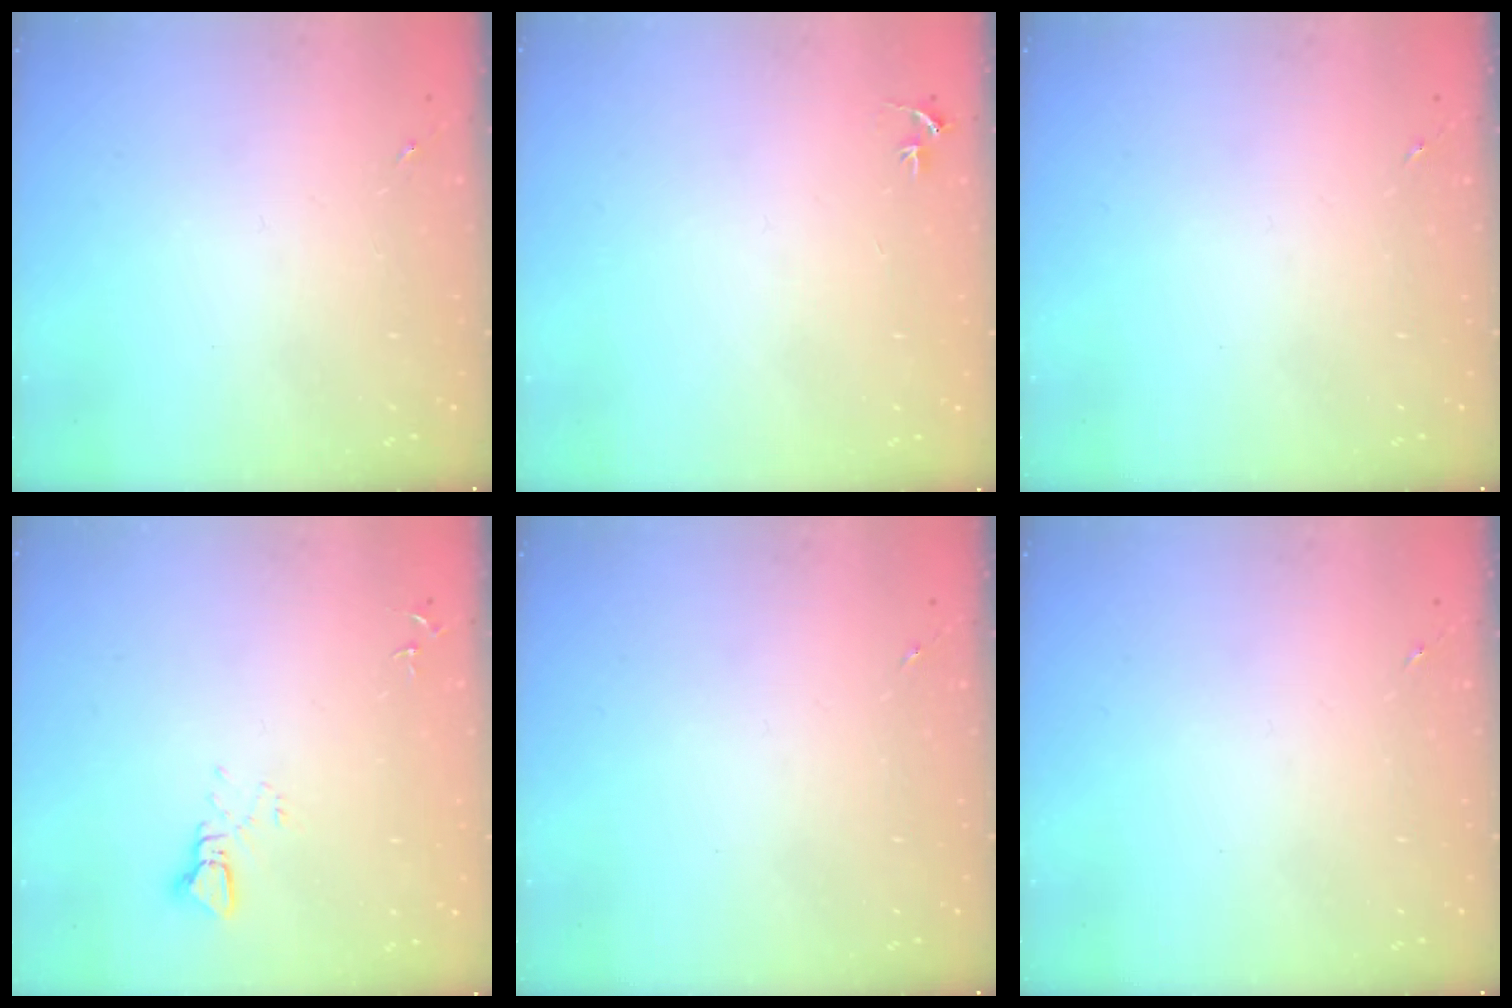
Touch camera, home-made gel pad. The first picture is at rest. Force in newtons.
{"total": 2.9, "press": 2.9, "slide": 0.2}
{"total": 0.0}
{"total": 2.7, "press": 2.7, "slide": 0.1}
{"total": 0.0}
{"total": 0.0}